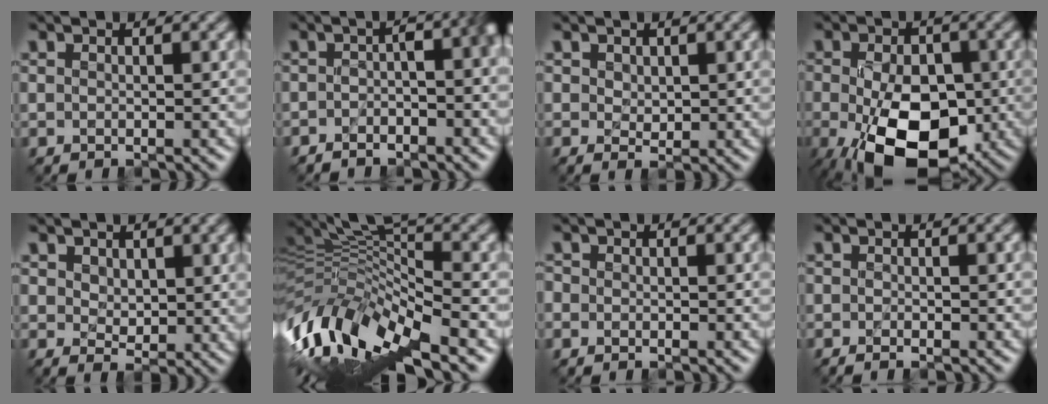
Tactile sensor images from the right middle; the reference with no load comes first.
{"total": 3.9, "force": [-1.8, 1.4, 3.1], "torque": [-0.046, -0.003, -0.035]}
{"total": 0.9, "force": [0.4, 0.8, 0.2], "torque": [-0.008, -0.005, 0.012]}
{"total": 12.2, "force": [-4.0, 7.0, 9.2], "torque": [-0.160, -0.032, -0.057]}
{"total": 1.9, "force": [1.1, 1.3, 0.9], "torque": [-0.023, -0.009, 0.025]}
{"total": 12.3, "force": [-4.7, 4.1, 10.6], "torque": [-0.232, 0.001, -0.082]}
{"total": 0.8, "force": [-0.6, 0.6, 0.0], "torque": [-0.001, -0.005, -0.011]}
{"total": 1.1, "force": [-0.7, 0.3, 0.7], "torque": [-0.001, -0.005, -0.010]}